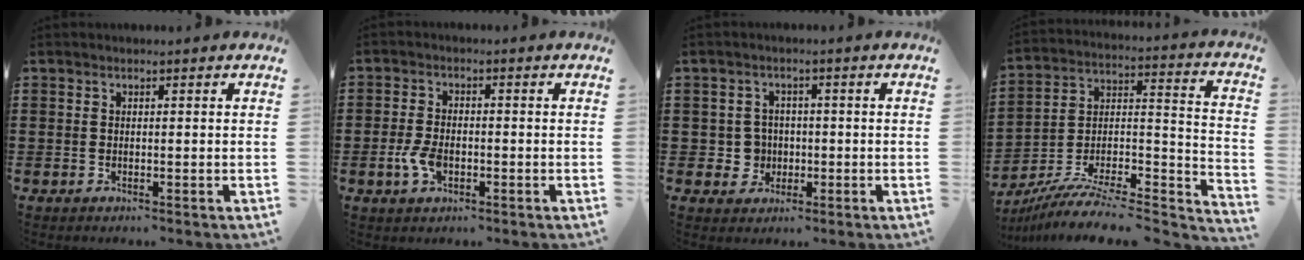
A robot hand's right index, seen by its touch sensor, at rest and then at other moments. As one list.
[{"total": 4.2, "force": [-1.3, 2.3, 3.2], "torque": [-0.077, -0.005, -0.026]}, {"total": 3.9, "force": [-0.6, 3.6, 1.2], "torque": [-0.036, 0.007, -0.013]}, {"total": 8.6, "force": [-7.2, 2.1, 4.3], "torque": [-0.075, 0.009, -0.144]}]